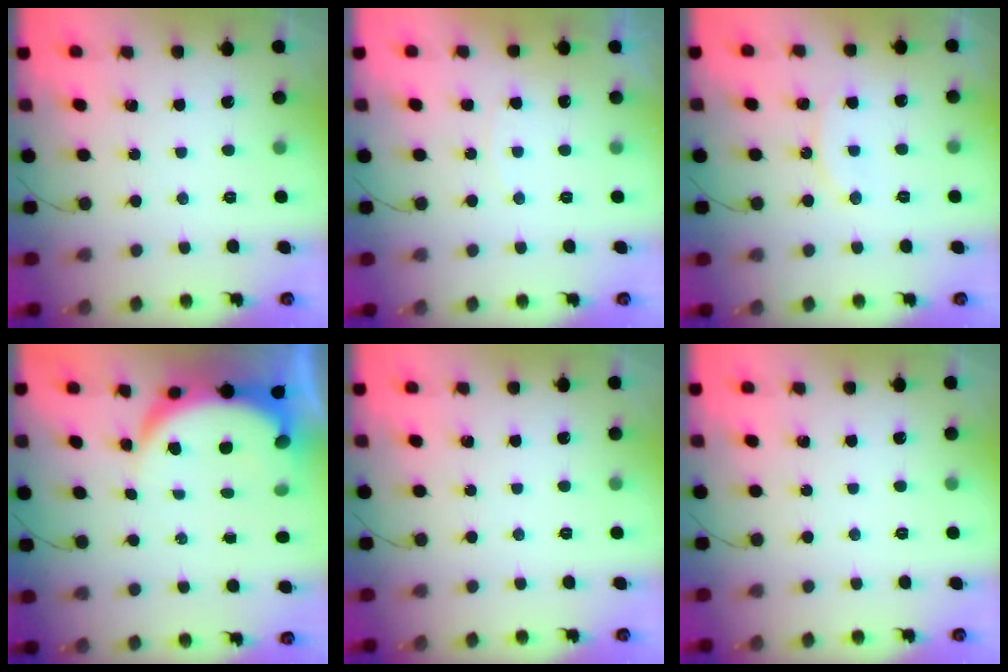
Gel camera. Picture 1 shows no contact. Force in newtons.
{"total": 4.2, "press": 3.9, "slide": 1.6}
{"total": 7.8, "press": 7.8, "slide": 0.5}
{"total": 8.0, "press": 8.0, "slide": 1.0}
{"total": 0.0}
{"total": 0.0}